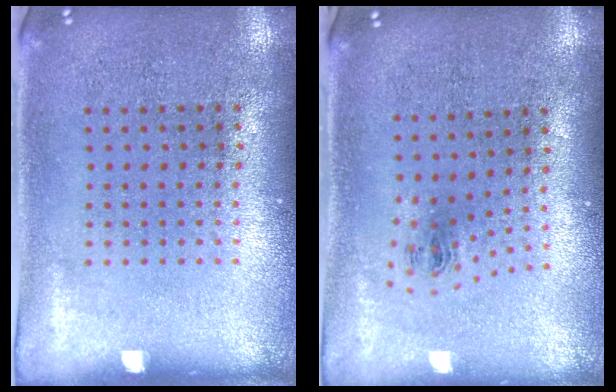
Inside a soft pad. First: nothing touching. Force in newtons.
{"total": 1.0, "press": 0.4, "slide": 0.9}